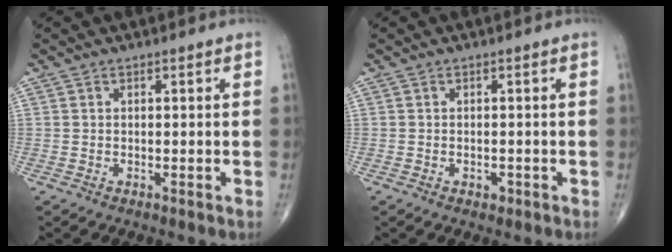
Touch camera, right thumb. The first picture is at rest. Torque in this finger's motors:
{"motor_torque": [-0.25, 0.09, 0.10, 0.18, 0.02]}